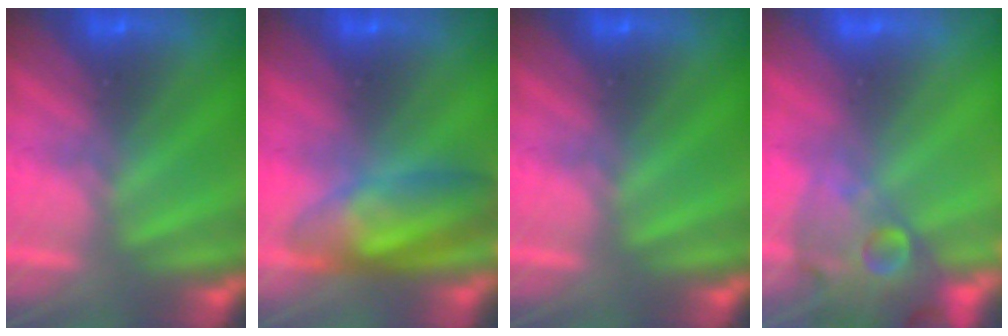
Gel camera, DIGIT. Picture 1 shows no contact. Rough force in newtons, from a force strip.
{"total": 8.1}
{"total": 0.0}
{"total": 8.9}